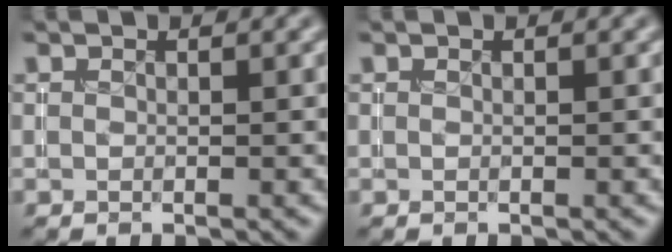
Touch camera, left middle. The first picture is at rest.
{"total": 0.0}